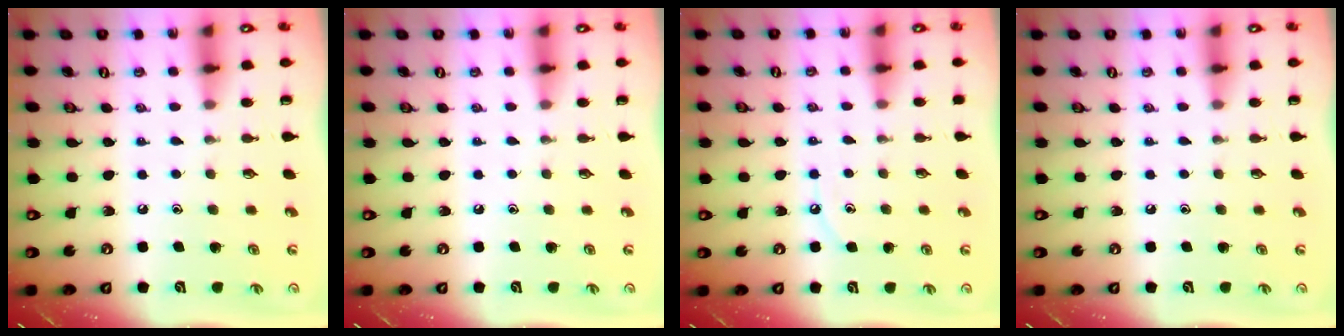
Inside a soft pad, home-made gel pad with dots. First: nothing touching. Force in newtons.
{"total": 0.0}
{"total": 5.4, "press": 5.4, "slide": 0.5}
{"total": 0.0}